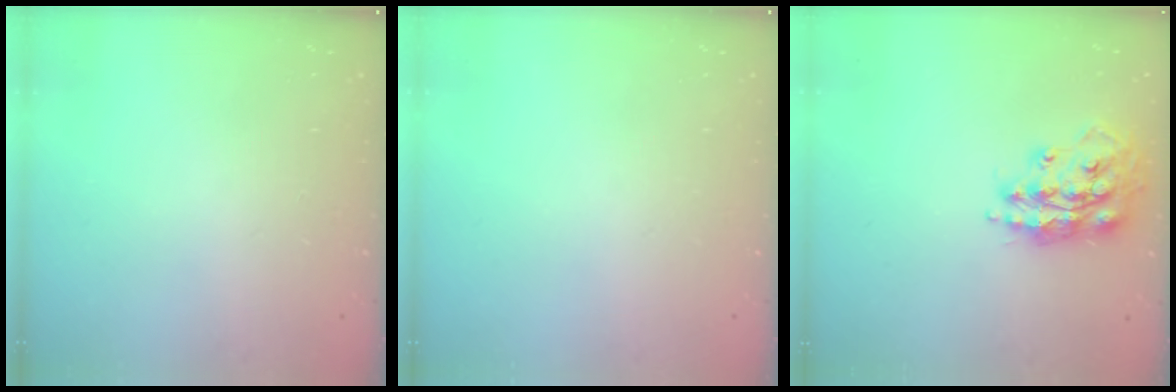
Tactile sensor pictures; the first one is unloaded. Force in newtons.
{"total": 0.0}
{"total": 16.2, "press": 16.2, "slide": 1.4}